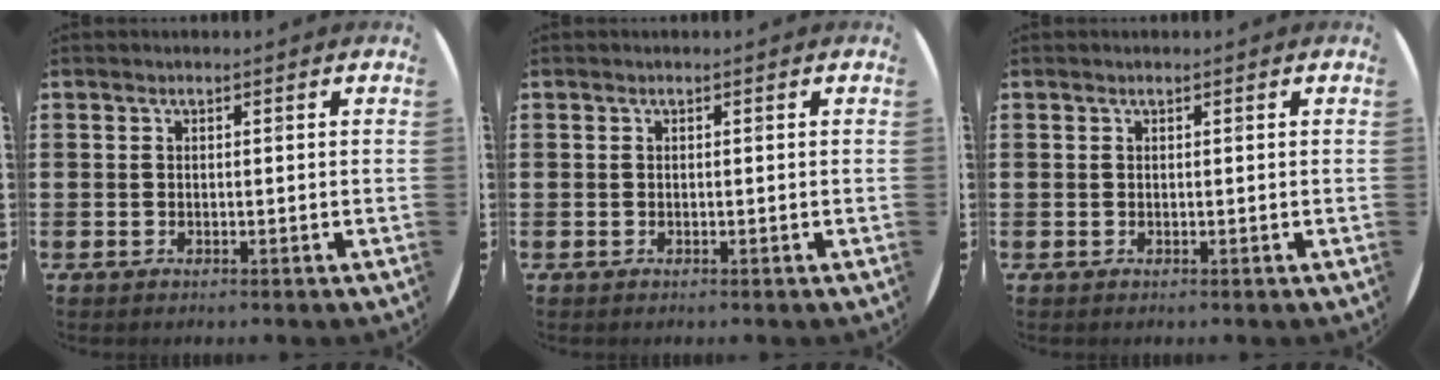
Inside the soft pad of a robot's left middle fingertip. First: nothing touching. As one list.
[{"total": 0.0}, {"total": 0.0}]